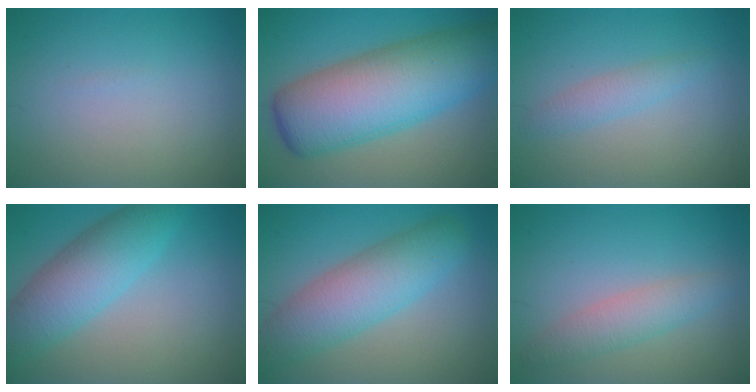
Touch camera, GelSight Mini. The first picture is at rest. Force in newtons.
{"total": 12.2, "press": 12.2, "slide": 0.2}
{"total": 1.8, "press": 1.8, "slide": 0.1}
{"total": 6.3, "press": 6.3, "slide": 0.1}
{"total": 6.7, "press": 6.7, "slide": 0.1}
{"total": 2.8, "press": 2.8, "slide": 0.1}